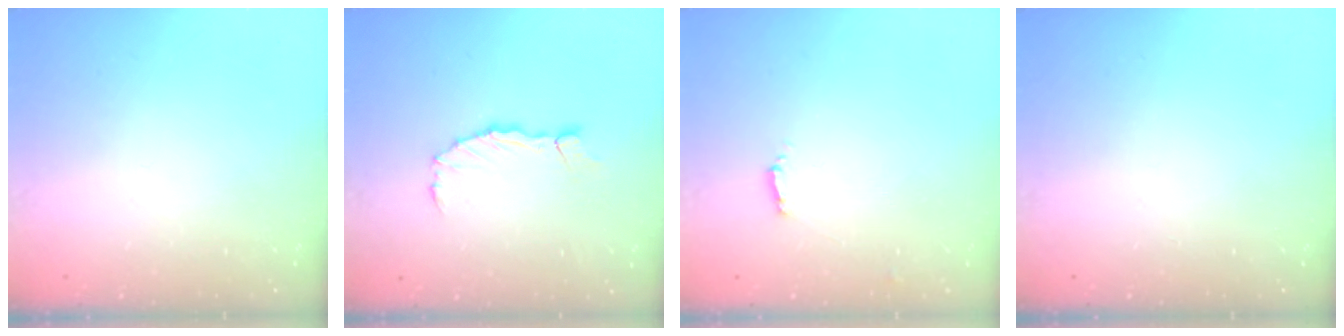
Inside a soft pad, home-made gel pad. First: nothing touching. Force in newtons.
{"total": 2.8, "press": 2.8, "slide": 0.2}
{"total": 1.3, "press": 1.3, "slide": 0.4}
{"total": 0.0}